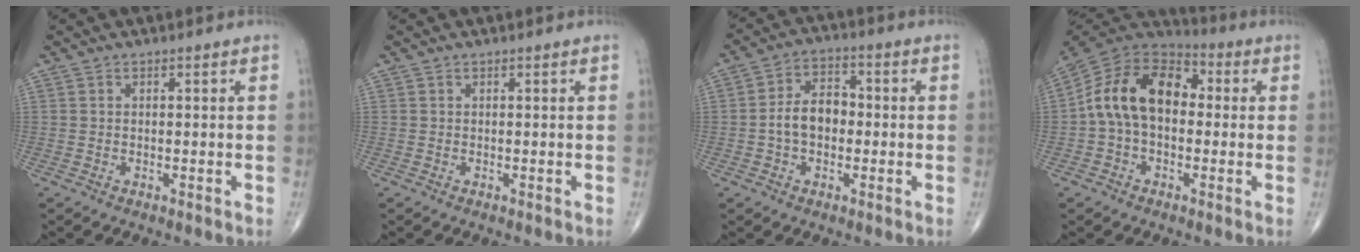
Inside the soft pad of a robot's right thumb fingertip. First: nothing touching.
{"total": 0.0}
{"total": 7.7, "force": [-0.9, 5.2, 5.6], "torque": [-0.084, 0.026, -0.026]}
{"total": 15.4, "force": [0.4, 10.2, 11.5], "torque": [-0.187, 0.042, -0.007]}